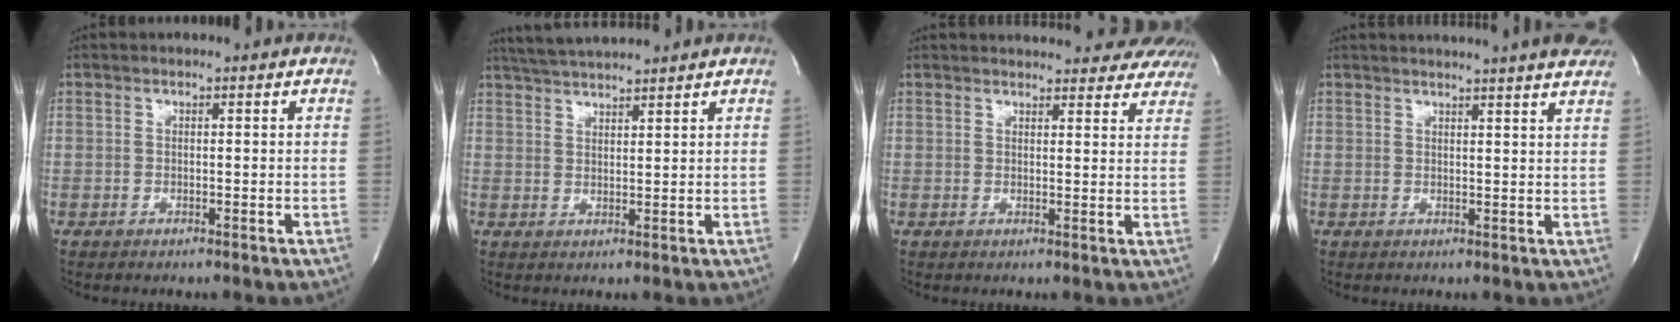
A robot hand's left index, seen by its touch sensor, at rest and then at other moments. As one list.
[{"total": 6.1, "force": [5.7, -0.8, 2.0], "torque": [-0.044, 0.020, 0.104]}, {"total": 22.6, "force": [21.2, 5.5, 5.5], "torque": [-0.084, -0.025, 0.241]}, {"total": 15.8, "force": [14.6, 0.1, 6.2], "torque": [-0.097, -0.006, 0.171]}]